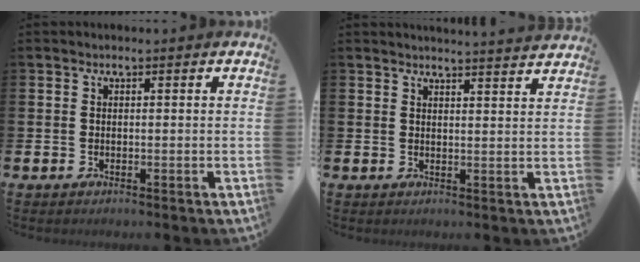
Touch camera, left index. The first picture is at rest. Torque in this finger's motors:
{"motor_torque": [-0.12, -1.57, 0.05, 0.01]}